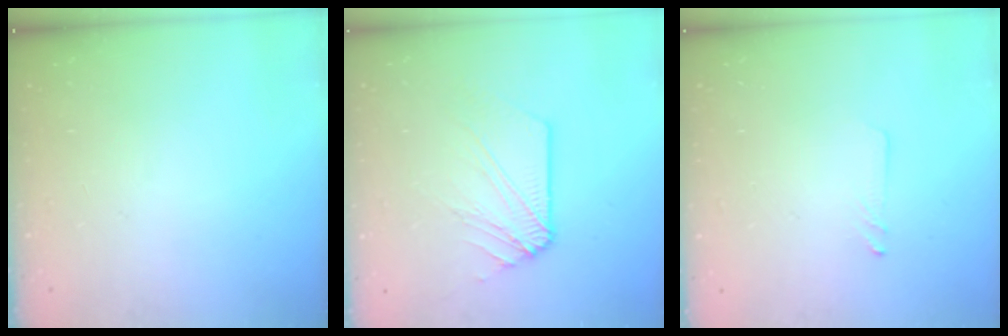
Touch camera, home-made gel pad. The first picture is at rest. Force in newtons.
{"total": 8.1, "press": 8.0, "slide": 1.2}
{"total": 1.8, "press": 1.7, "slide": 0.0}